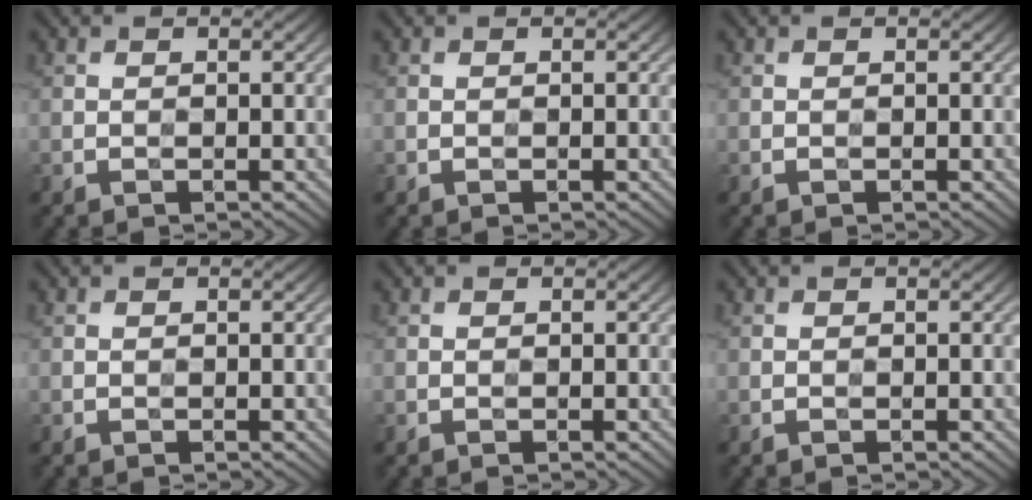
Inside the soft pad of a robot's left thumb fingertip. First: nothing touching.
{"total": 0.0}
{"total": 0.0}
{"total": 0.0}
{"total": 0.0}
{"total": 0.0}